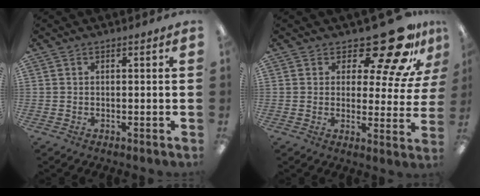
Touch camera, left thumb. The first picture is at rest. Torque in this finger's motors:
{"motor_torque": [0.04, 0.49, -0.44, 0.01, 0.02]}